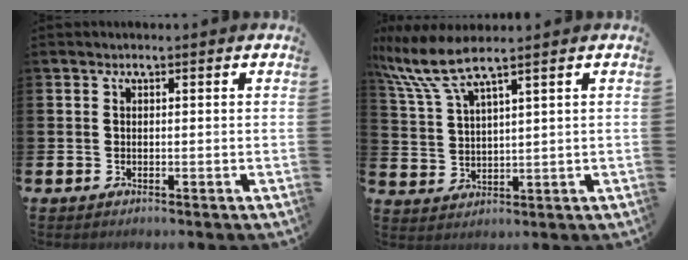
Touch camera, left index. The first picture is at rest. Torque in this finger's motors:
{"motor_torque": [0.23, -0.09, 0.67, 0.21]}